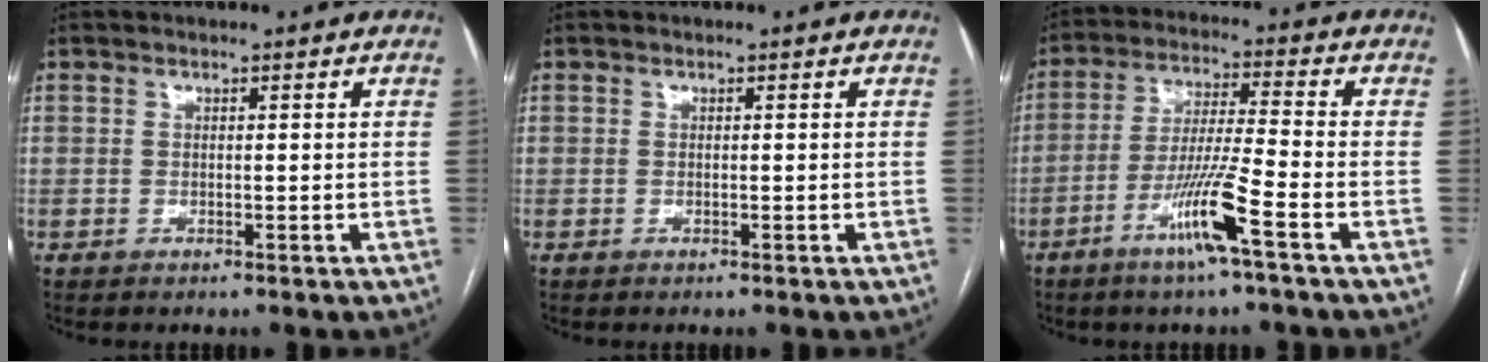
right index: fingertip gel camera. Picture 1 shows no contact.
{"total": 0.0}
{"total": 10.8, "force": [-5.6, -1.1, 9.2], "torque": [-0.179, -0.013, -0.110]}